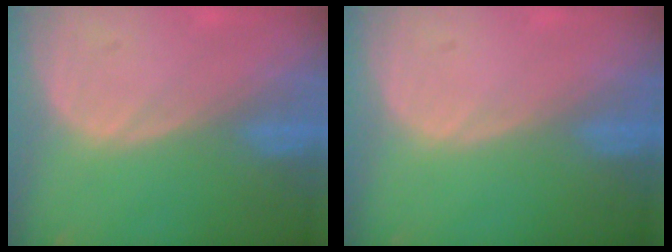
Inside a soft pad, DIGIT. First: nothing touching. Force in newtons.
{"total": 0.0}